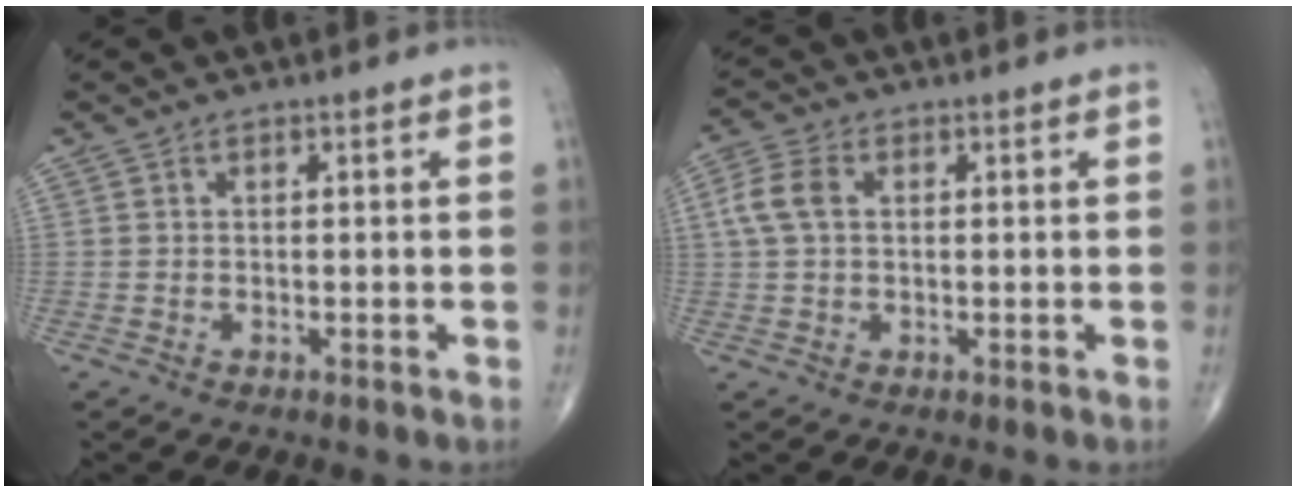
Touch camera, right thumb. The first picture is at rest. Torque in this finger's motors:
{"motor_torque": [0.02, 0.04, 0.02, -0.02, 0.01]}